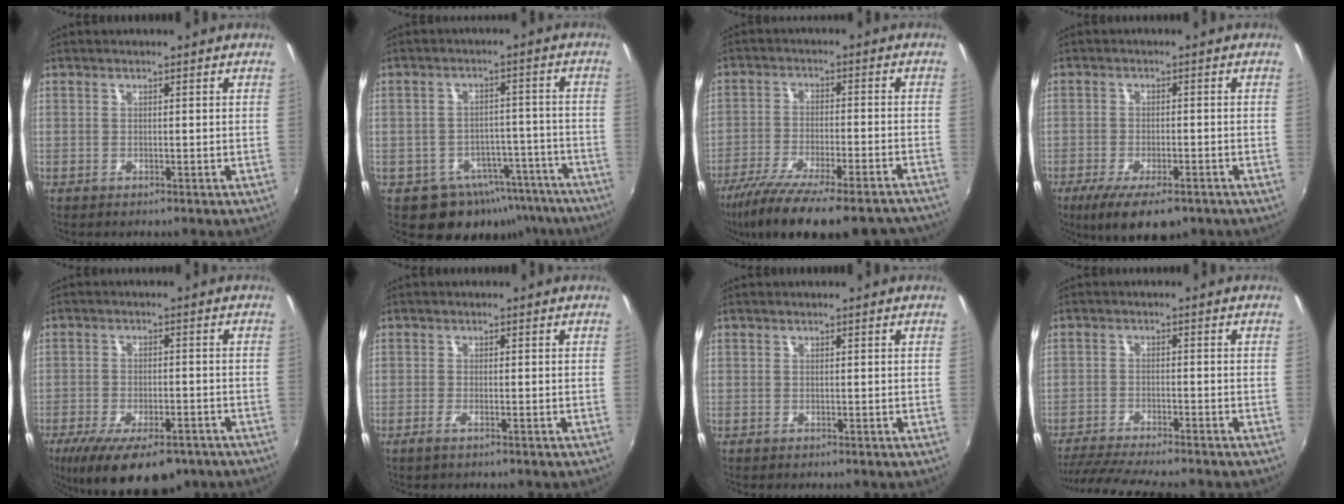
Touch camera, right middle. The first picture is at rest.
{"total": 13.4, "force": [-9.2, 8.9, 4.0], "torque": [-0.073, 0.028, -0.091]}
{"total": 23.8, "force": [-20.1, 4.8, 11.7], "torque": [-0.213, -0.049, -0.292]}
{"total": 10.4, "force": [-6.9, 3.6, 6.9], "torque": [-0.145, -0.036, -0.111]}
{"total": 16.1, "force": [-10.9, 6.4, 10.0], "torque": [-0.196, -0.039, -0.161]}
{"total": 1.5, "force": [-1.1, 0.2, 1.1], "torque": [-0.026, -0.003, -0.021]}
{"total": 0.0}
{"total": 10.9, "force": [-9.7, 0.5, 4.8], "torque": [-0.115, -0.020, -0.159]}